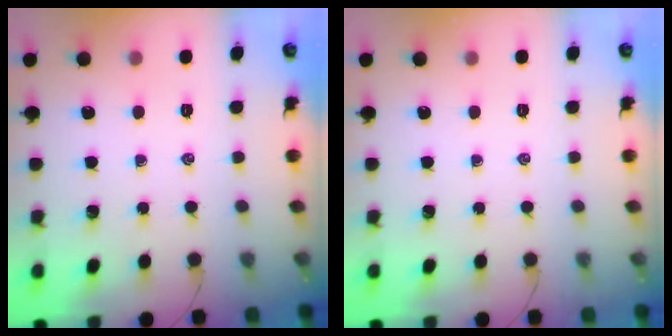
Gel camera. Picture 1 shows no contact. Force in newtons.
{"total": 0.0}